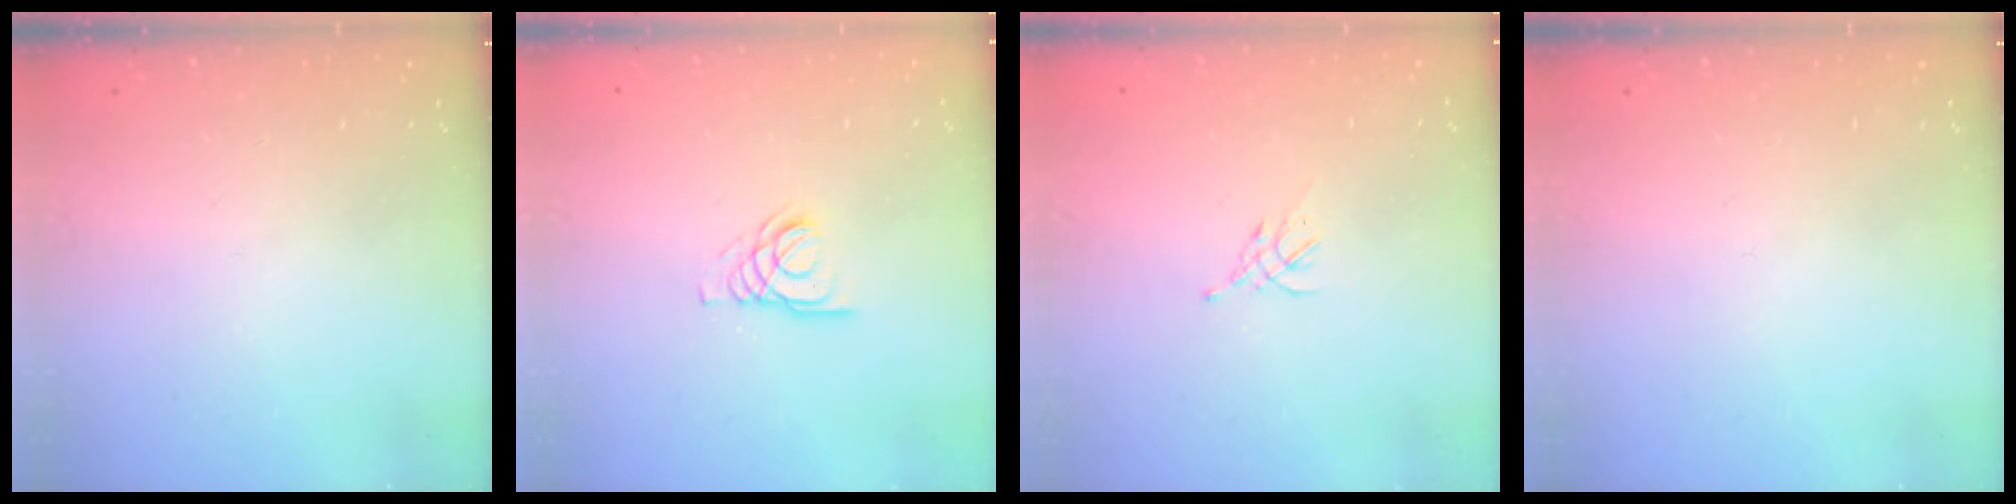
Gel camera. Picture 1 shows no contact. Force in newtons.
{"total": 2.8, "press": 2.8, "slide": 0.3}
{"total": 1.9, "press": 1.8, "slide": 0.5}
{"total": 0.0}